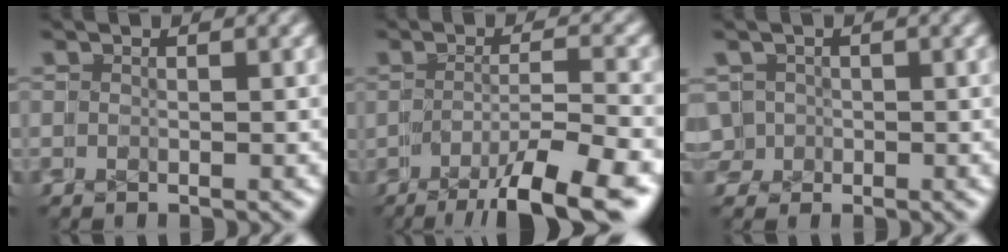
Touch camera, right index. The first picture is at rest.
{"total": 7.8, "force": [-6.3, 1.4, 4.4], "torque": [-0.040, -0.007, -0.084]}
{"total": 4.3, "force": [-0.7, 4.1, 0.9], "torque": [-0.017, 0.002, -0.020]}